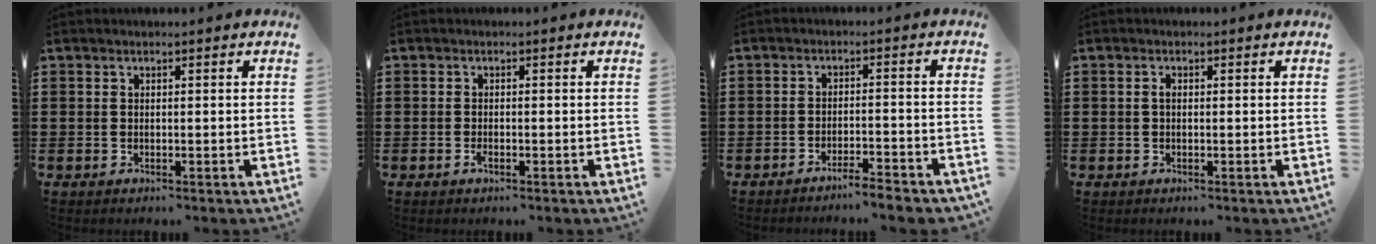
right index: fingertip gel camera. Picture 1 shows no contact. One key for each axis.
{"total": 0.9, "fx": -0.6, "fy": 0.3, "fz": 0.7, "tx": -0.022, "ty": -0.007, "tz": -0.013}
{"total": 3.3, "fx": -3.2, "fy": -0.2, "fz": 0.9, "tx": -0.018, "ty": -0.002, "tz": -0.067}
{"total": 0.9, "fx": 0.0, "fy": 0.4, "fz": 0.8, "tx": -0.017, "ty": 0.001, "tz": -0.001}